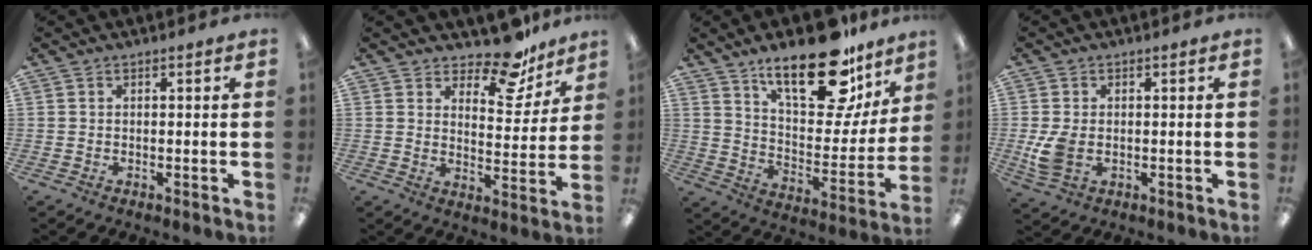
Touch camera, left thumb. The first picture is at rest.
{"total": 12.2, "force": [10.0, 4.9, 4.9], "torque": [-0.062, -0.077, 0.177]}
{"total": 23.3, "force": [15.3, 9.8, 14.5], "torque": [-0.215, -0.088, 0.258]}
{"total": 6.2, "force": [-0.7, 4.4, 4.4], "torque": [-0.099, -0.003, -0.015]}